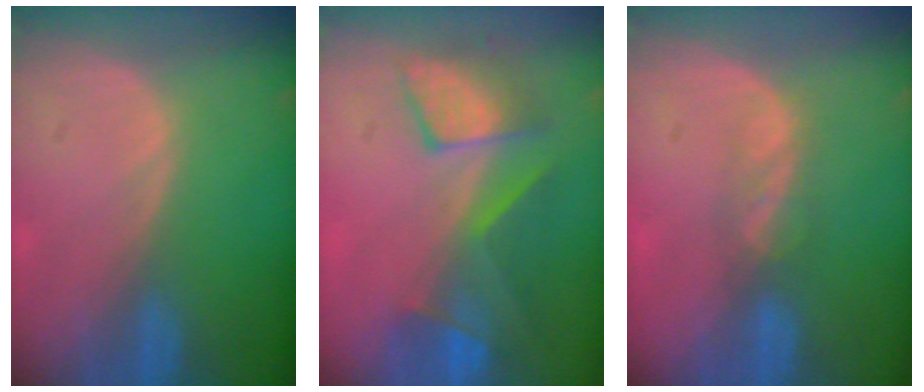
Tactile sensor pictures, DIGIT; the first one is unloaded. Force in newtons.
{"total": 8.1, "press": 7.9, "slide": 1.8}
{"total": 3.1, "press": 2.7, "slide": 1.6}